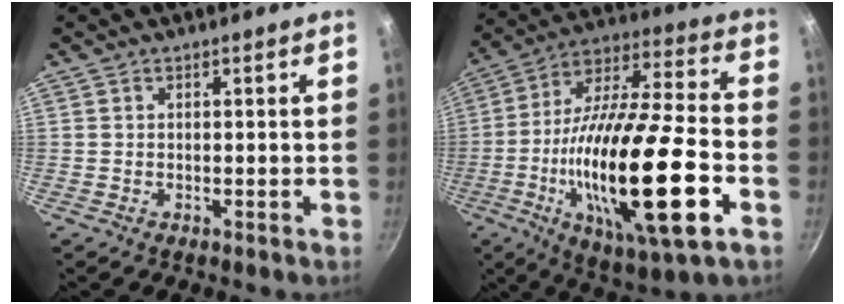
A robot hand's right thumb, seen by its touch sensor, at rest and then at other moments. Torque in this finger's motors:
{"motor_torque": [2.62, 2.39, 2.66, -0.11, 0.81]}